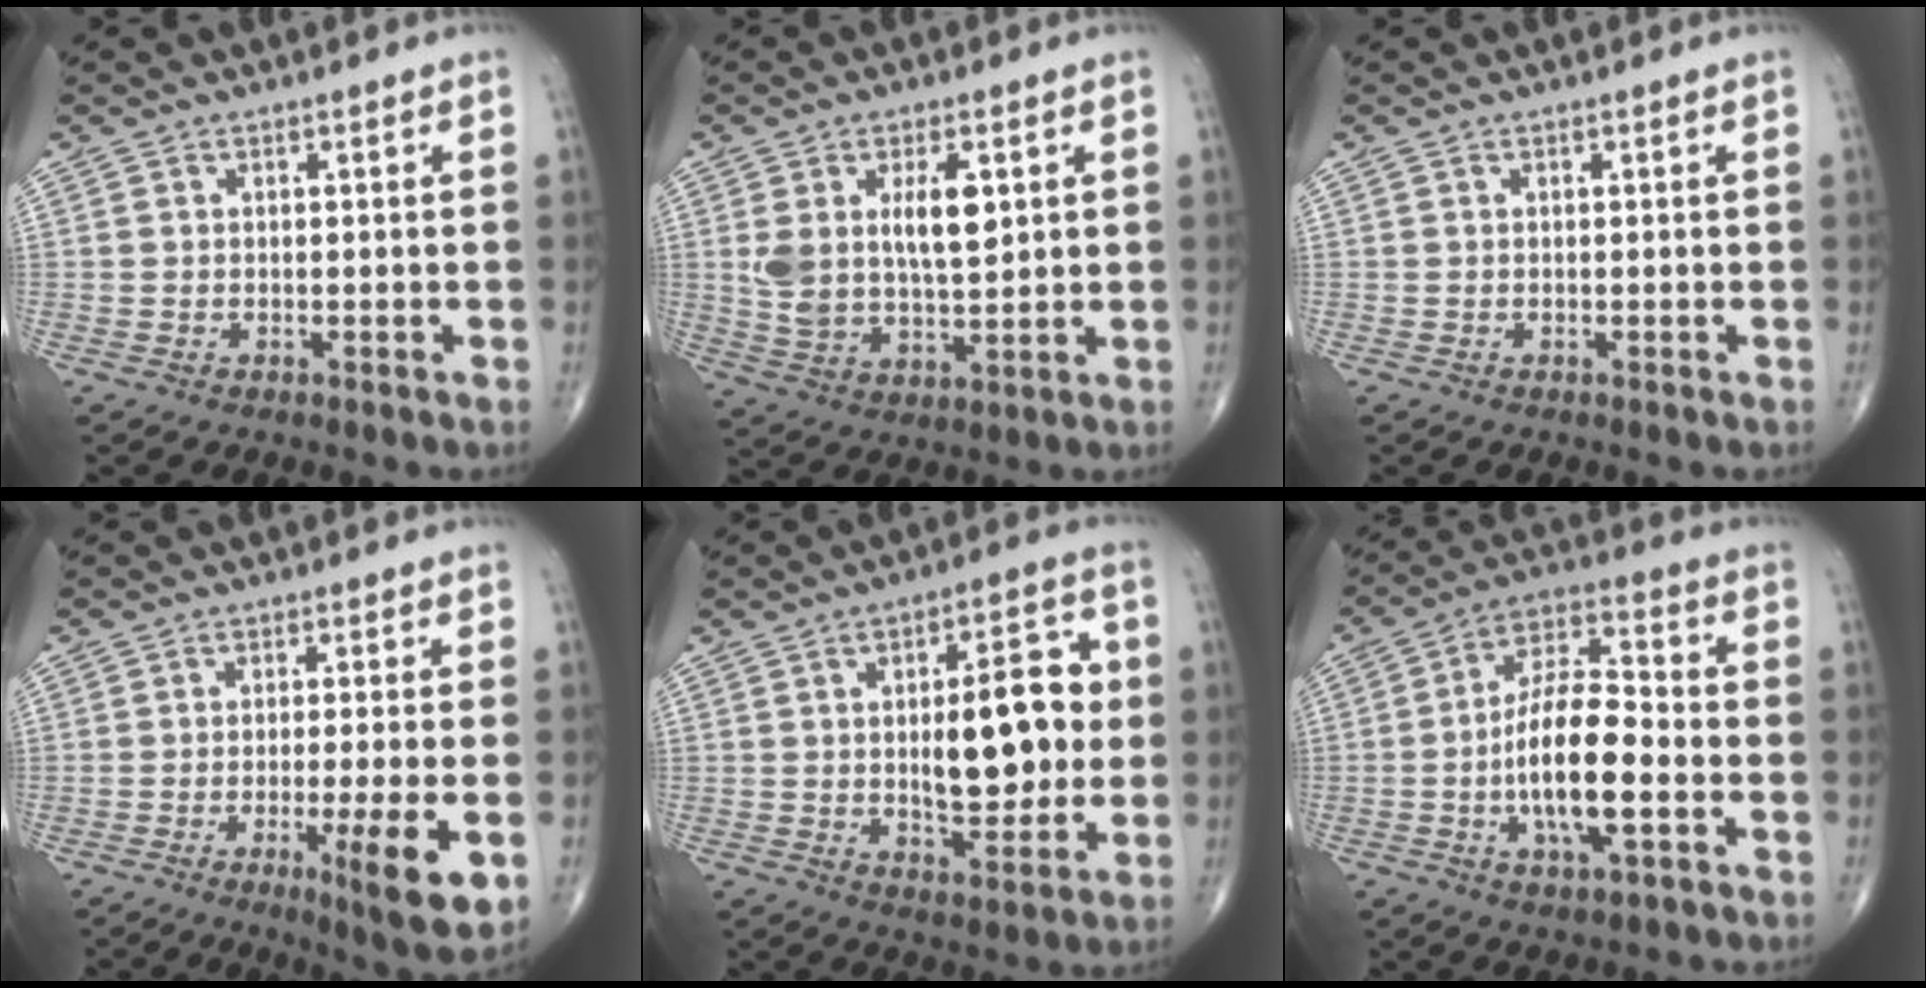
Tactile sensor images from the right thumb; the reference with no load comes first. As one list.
[{"total": 10.7, "force": [2.9, 5.0, 9.0], "torque": [-0.158, -0.016, 0.058]}, {"total": 0.0}, {"total": 10.2, "force": [-3.2, 1.2, 9.6], "torque": [-0.148, -0.015, -0.047]}, {"total": 16.0, "force": [0.9, 7.0, 14.4], "torque": [-0.176, 0.005, 0.016]}, {"total": 15.5, "force": [-3.6, 5.6, 14.0], "torque": [-0.250, 0.029, -0.069]}]